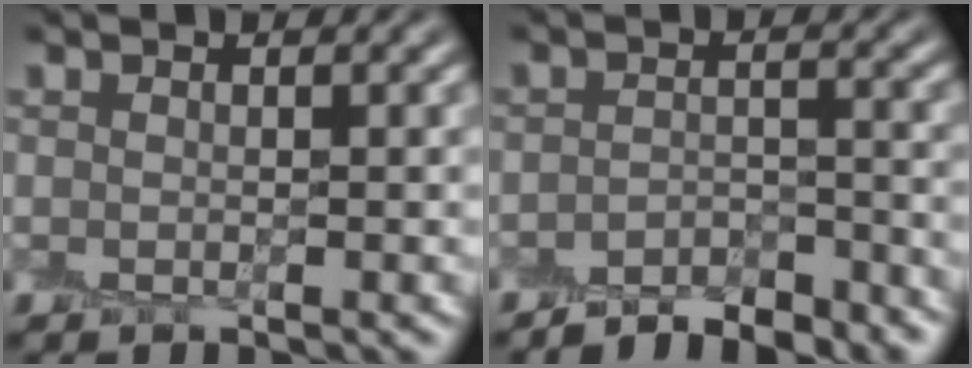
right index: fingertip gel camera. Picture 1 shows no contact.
{"total": 4.0, "force": [-3.7, 1.0, 1.2], "torque": [-0.014, 0.004, -0.058]}